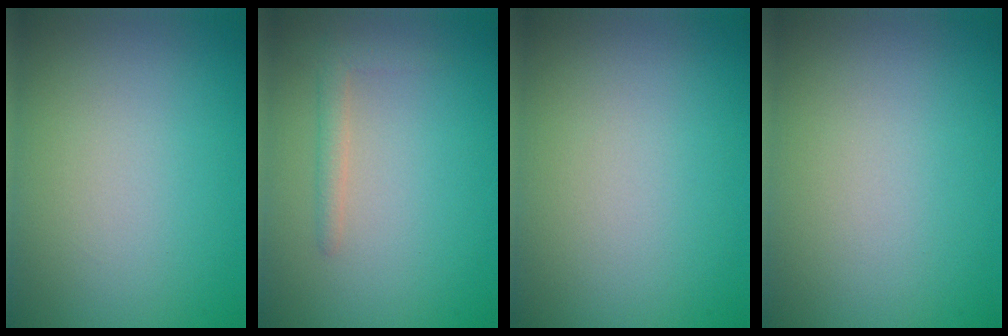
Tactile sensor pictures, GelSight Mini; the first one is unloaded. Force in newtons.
{"total": 1.6, "press": 1.6, "slide": 0.1}
{"total": 0.0}
{"total": 0.0}